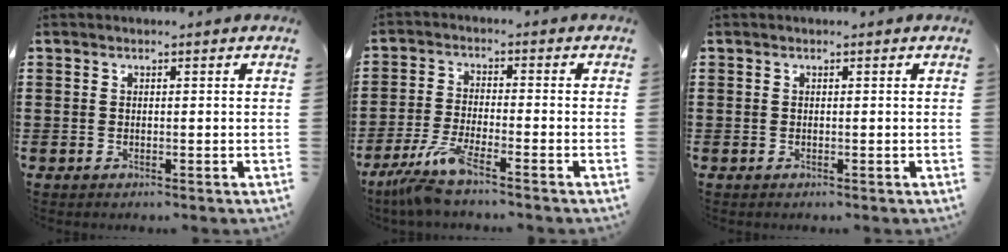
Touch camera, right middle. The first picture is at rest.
{"total": 6.3, "force": [-4.9, 0.2, 3.9], "torque": [-0.097, -0.021, -0.096]}
{"total": 0.0}